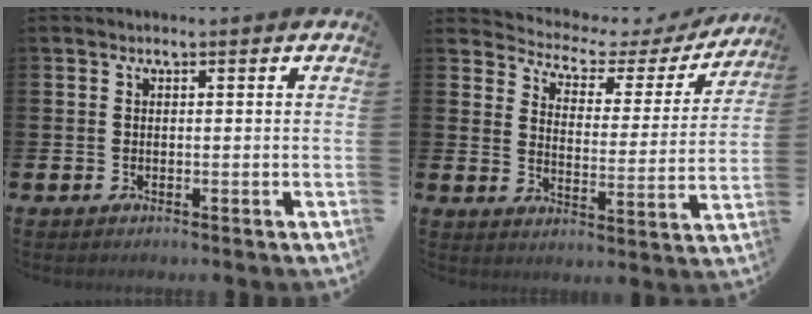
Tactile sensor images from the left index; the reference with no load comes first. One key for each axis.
{"total": 3.7, "fx": 3.1, "fy": 2.0, "fz": 0.8, "tx": -0.044, "ty": -0.023, "tz": 0.041}